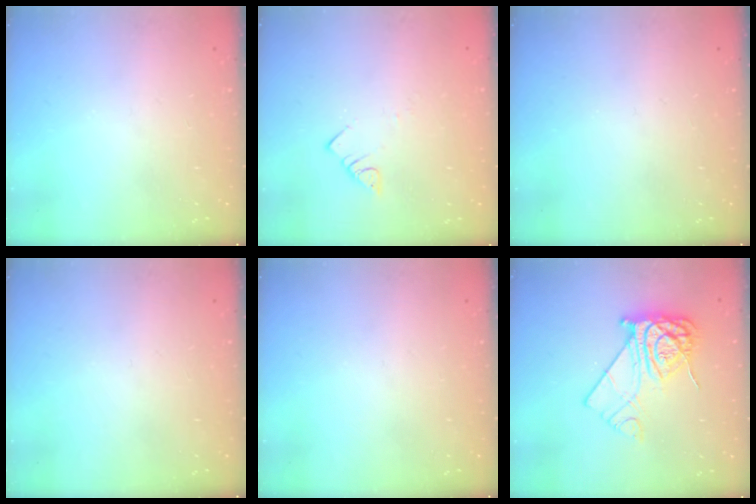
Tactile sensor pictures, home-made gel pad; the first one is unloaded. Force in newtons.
{"total": 2.8, "press": 2.8, "slide": 0.2}
{"total": 0.0}
{"total": 0.0}
{"total": 0.0}
{"total": 12.8, "press": 12.7, "slide": 1.2}